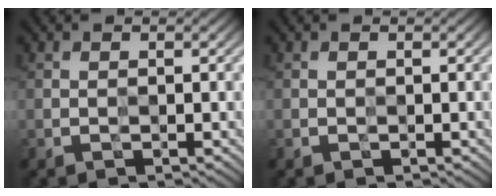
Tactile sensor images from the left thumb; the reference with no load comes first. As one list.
[{"total": 0.0}]